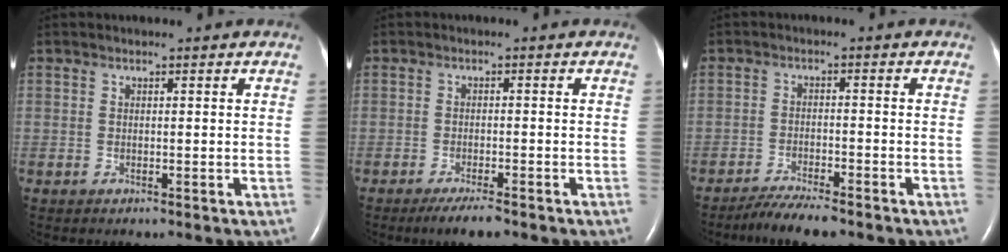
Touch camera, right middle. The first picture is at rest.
{"total": 3.7, "force": [-2.8, 0.4, 2.4], "torque": [-0.048, -0.008, -0.047]}
{"total": 5.7, "force": [-4.9, 0.4, 2.8], "torque": [-0.053, -0.017, -0.085]}